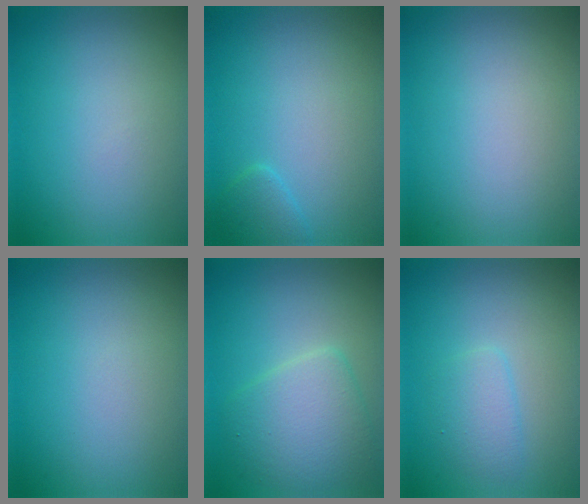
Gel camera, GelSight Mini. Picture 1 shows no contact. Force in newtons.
{"total": 1.3, "press": 1.2, "slide": 0.1}
{"total": 0.0}
{"total": 0.0}
{"total": 4.7, "press": 4.7, "slide": 0.2}
{"total": 1.9, "press": 1.9, "slide": 0.2}